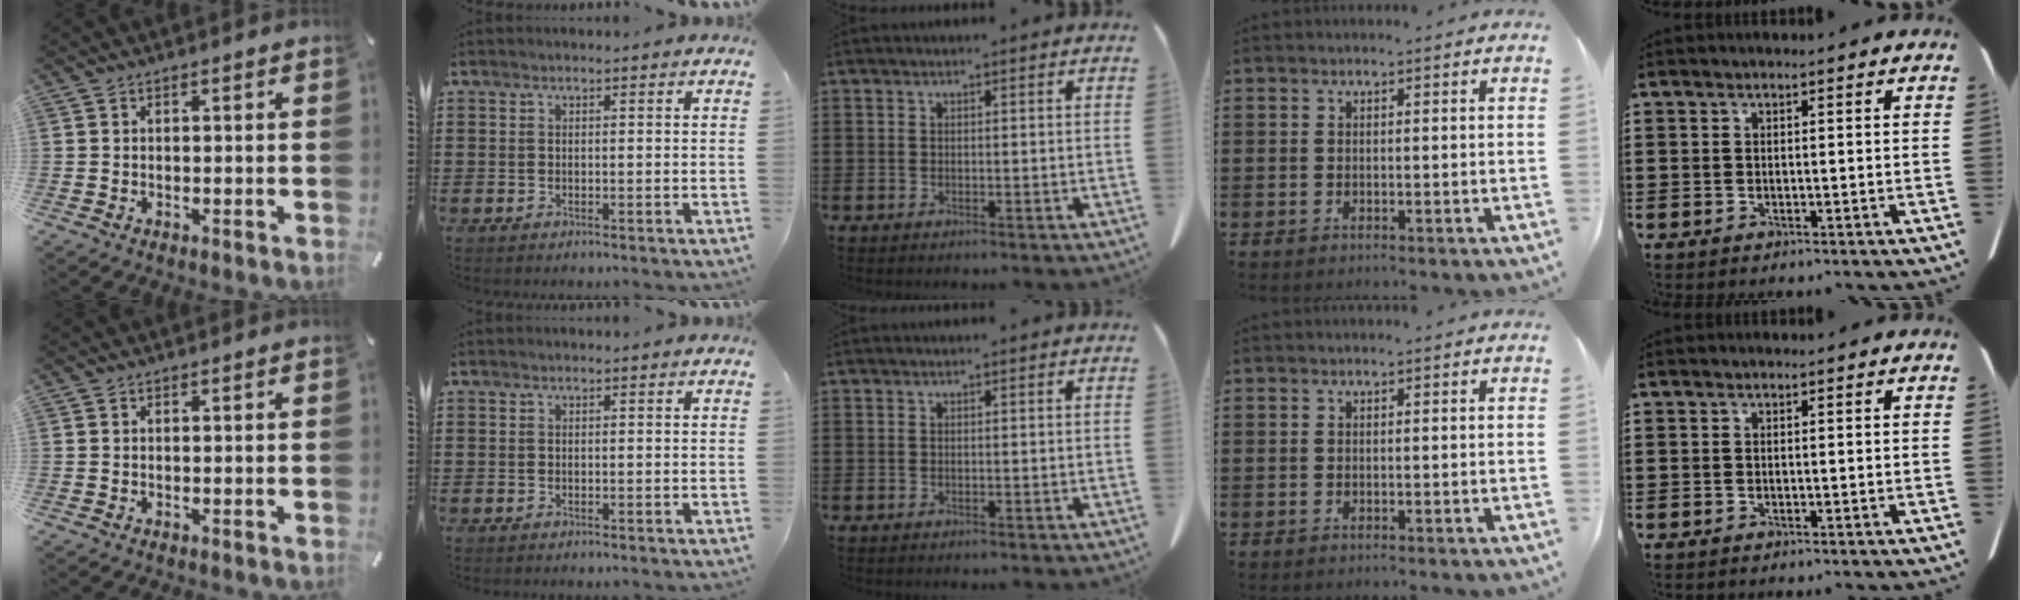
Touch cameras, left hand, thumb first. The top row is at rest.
{}